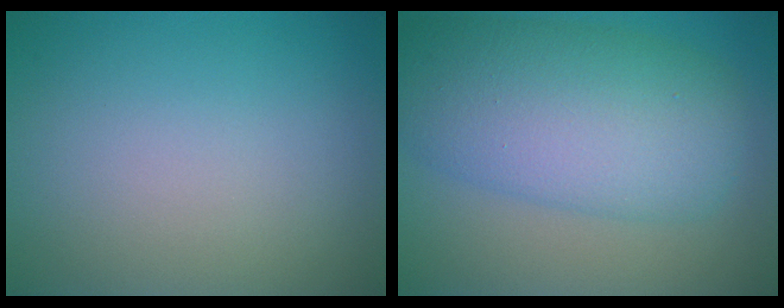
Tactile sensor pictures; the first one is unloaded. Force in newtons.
{"total": 9.9, "press": 9.9, "slide": 0.3}